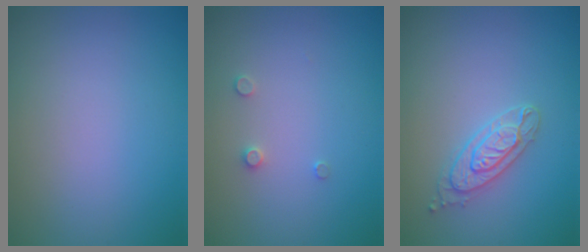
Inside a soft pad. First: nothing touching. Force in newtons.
{"total": 0.8, "press": 0.8, "slide": 0.0}
{"total": 2.5, "press": 2.4, "slide": 0.6}